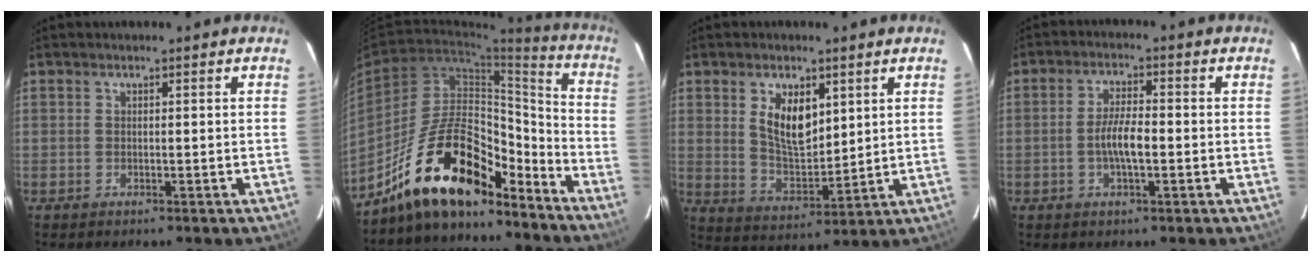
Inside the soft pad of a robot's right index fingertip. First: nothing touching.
{"total": 19.4, "force": [-14.9, 7.0, 10.3], "torque": [-0.186, 0.028, -0.244]}
{"total": 9.3, "force": [3.6, 4.8, 7.1], "torque": [-0.129, 0.001, 0.078]}
{"total": 5.4, "force": [-1.3, 1.4, 5.0], "torque": [-0.099, 0.004, -0.023]}